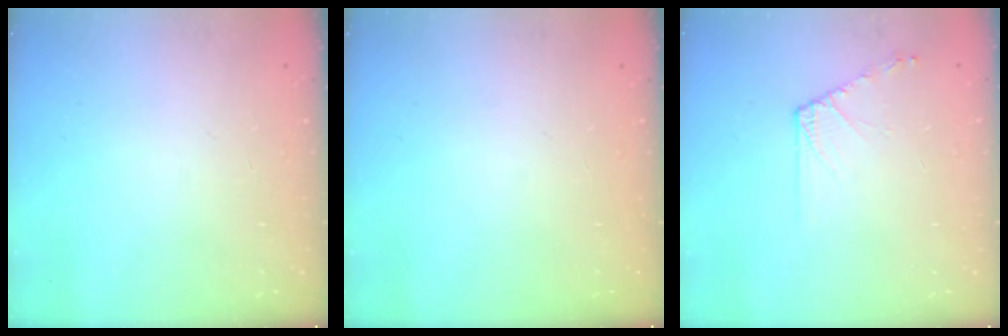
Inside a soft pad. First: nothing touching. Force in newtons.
{"total": 0.0}
{"total": 6.5, "press": 6.4, "slide": 1.1}